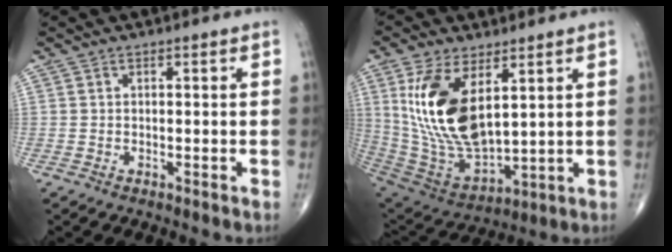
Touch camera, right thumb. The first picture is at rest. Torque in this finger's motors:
{"motor_torque": [-0.74, 1.71, 1.84, 0.93, 0.23]}